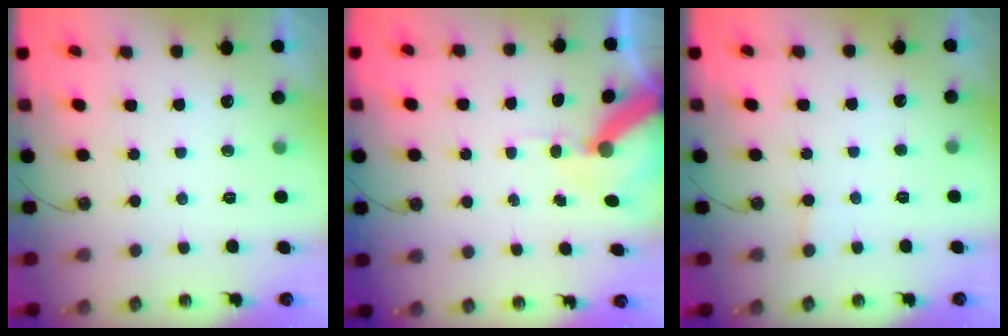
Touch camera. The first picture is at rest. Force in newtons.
{"total": 10.7, "press": 10.6, "slide": 1.4}
{"total": 1.4, "press": 1.4, "slide": 0.1}